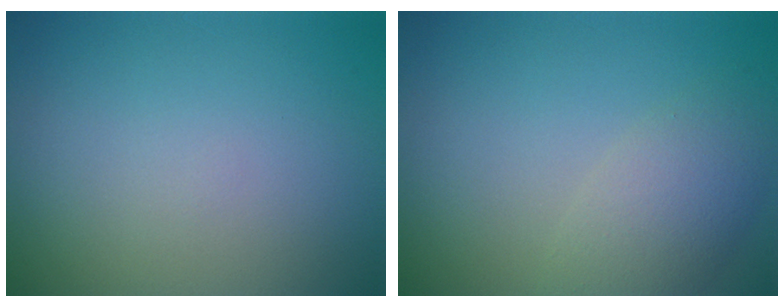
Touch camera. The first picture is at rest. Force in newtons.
{"total": 4.0, "press": 4.0, "slide": 0.3}